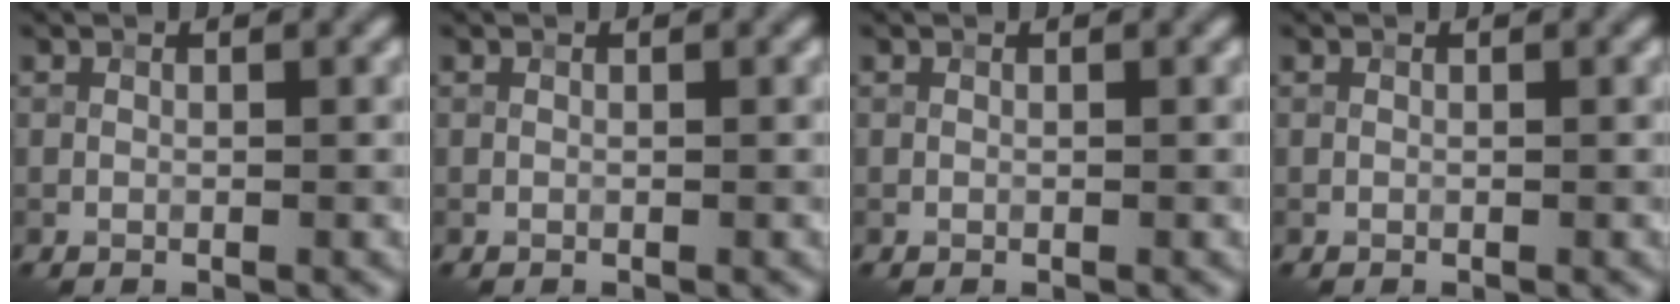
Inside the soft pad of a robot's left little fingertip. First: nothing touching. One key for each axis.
{"total": 0.0}
{"total": 0.0}
{"total": 0.0}